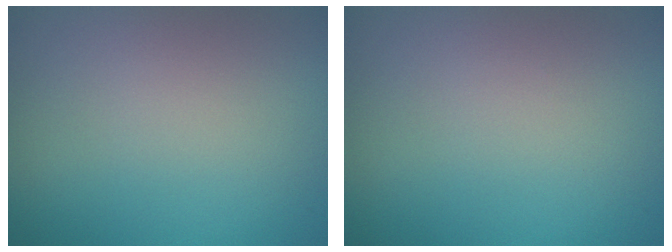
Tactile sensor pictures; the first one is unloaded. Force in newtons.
{"total": 0.0}